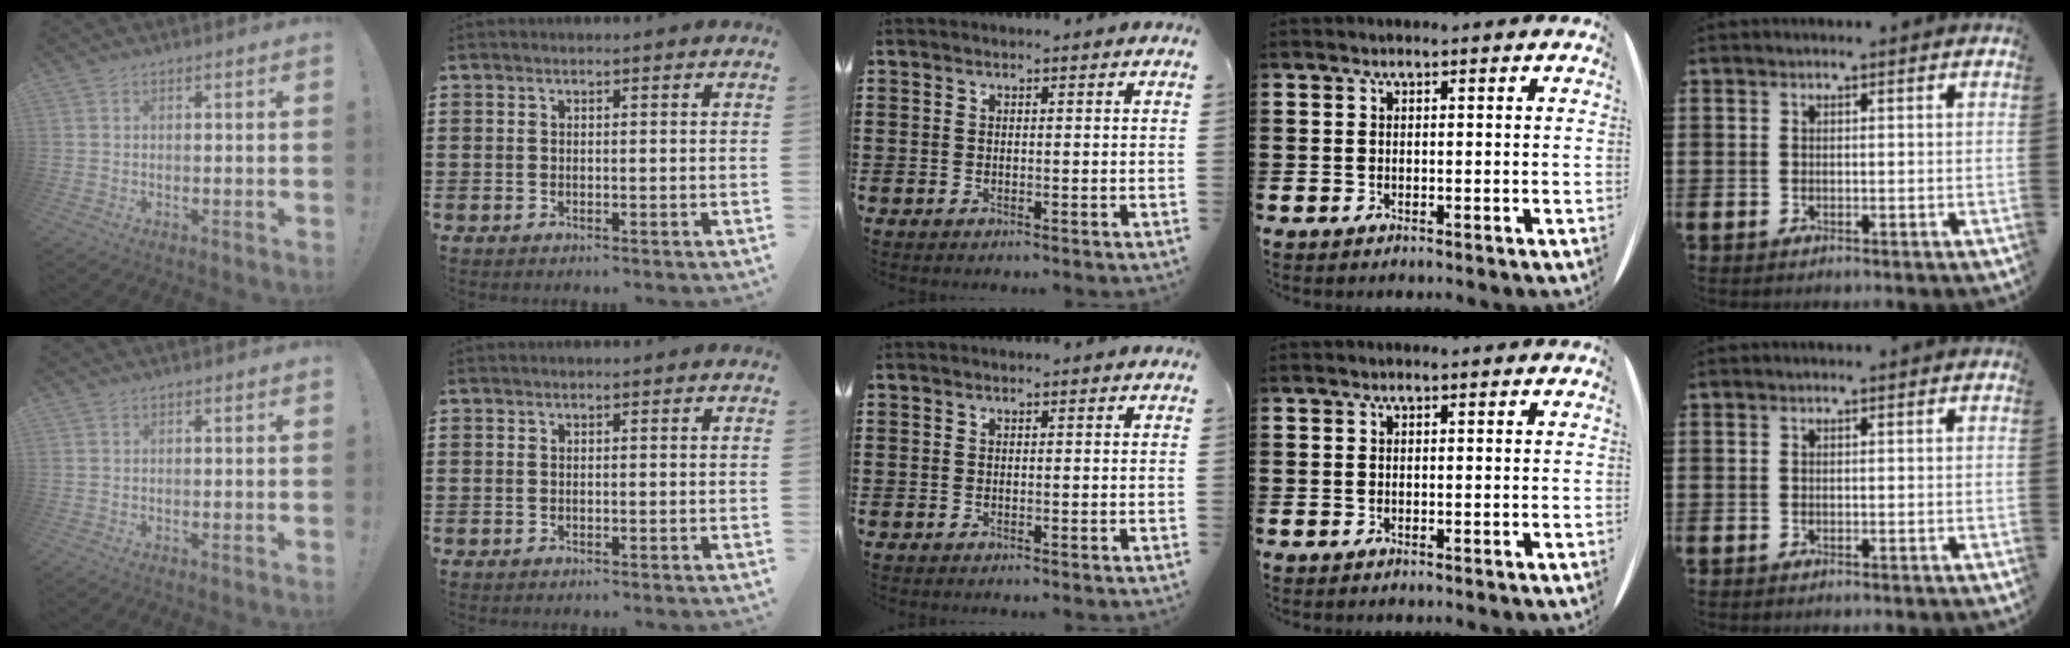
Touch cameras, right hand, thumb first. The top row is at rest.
{}